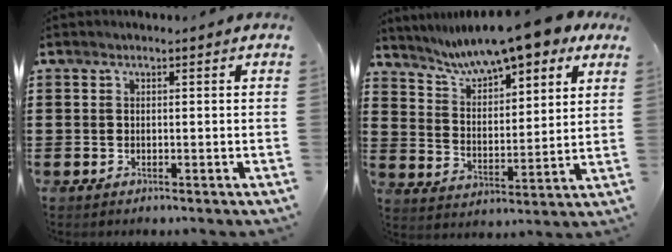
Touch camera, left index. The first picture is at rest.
{"total": 9.4, "force": [8.4, 1.1, 4.2], "torque": [-0.105, -0.040, 0.146]}